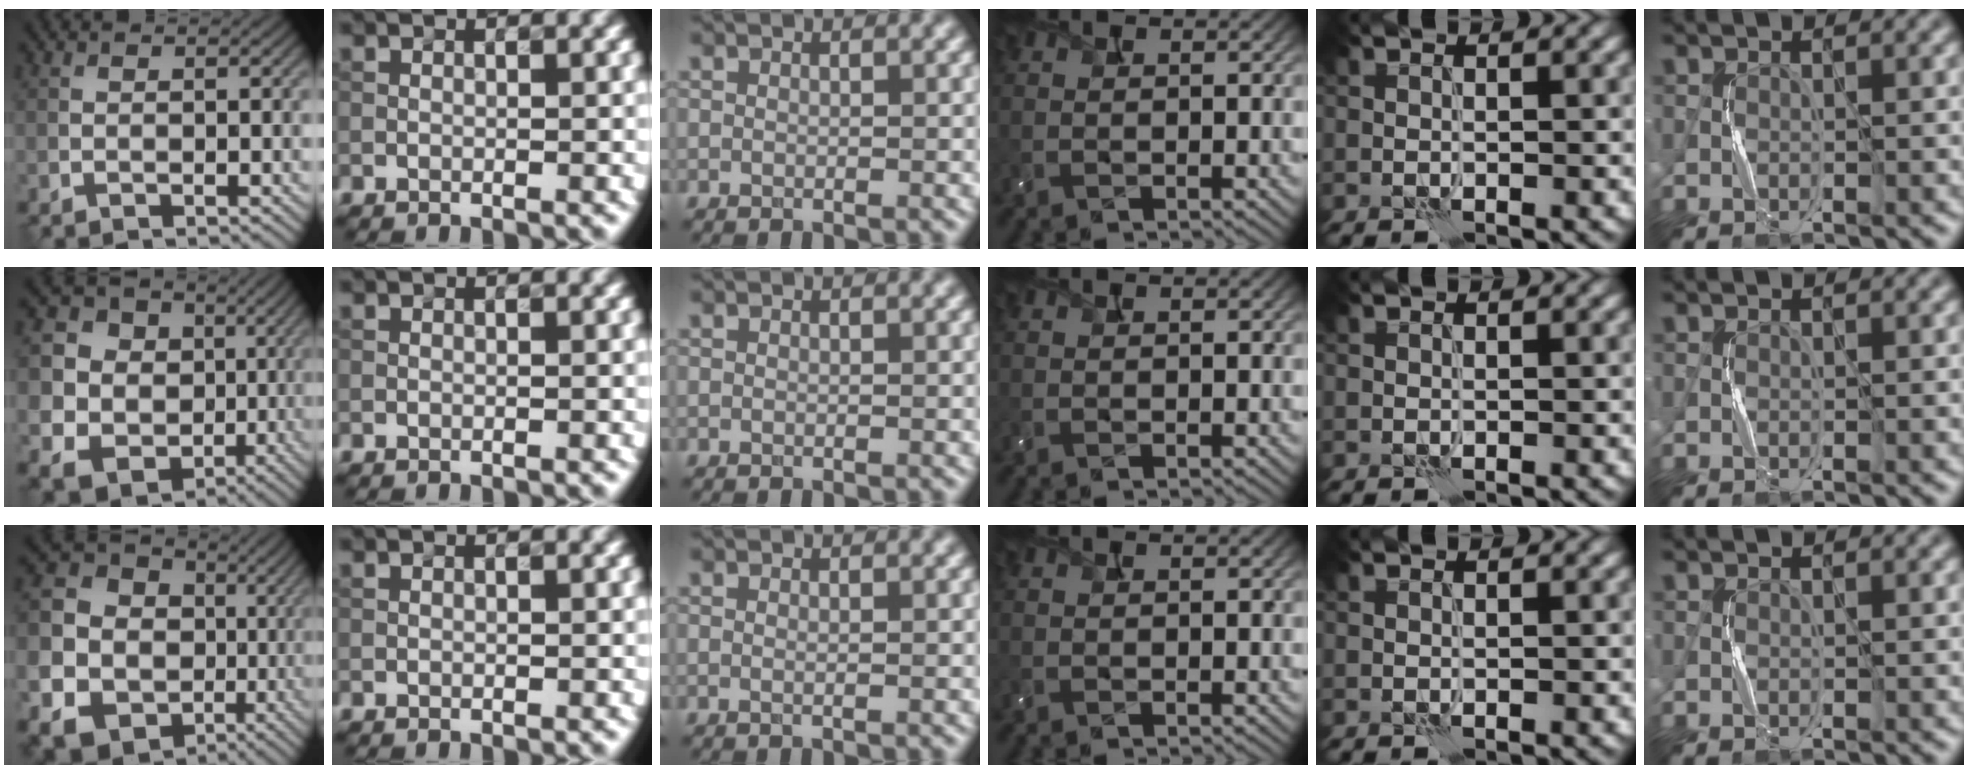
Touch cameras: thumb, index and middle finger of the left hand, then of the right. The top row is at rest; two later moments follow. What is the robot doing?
{"motion": "squeeze", "object": "bubble wrap"}